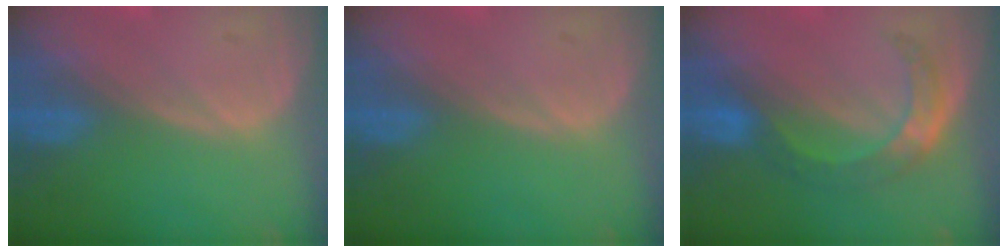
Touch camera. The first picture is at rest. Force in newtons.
{"total": 0.0}
{"total": 5.6, "press": 5.4, "slide": 1.2}